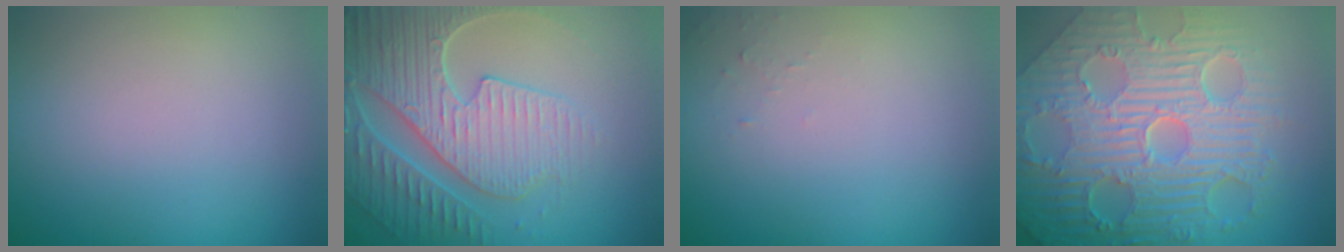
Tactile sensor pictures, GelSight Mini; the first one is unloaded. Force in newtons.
{"total": 7.3, "press": 5.8, "slide": 4.5}
{"total": 0.6, "press": 0.6, "slide": 0.1}
{"total": 11.7, "press": 7.7, "slide": 8.8}